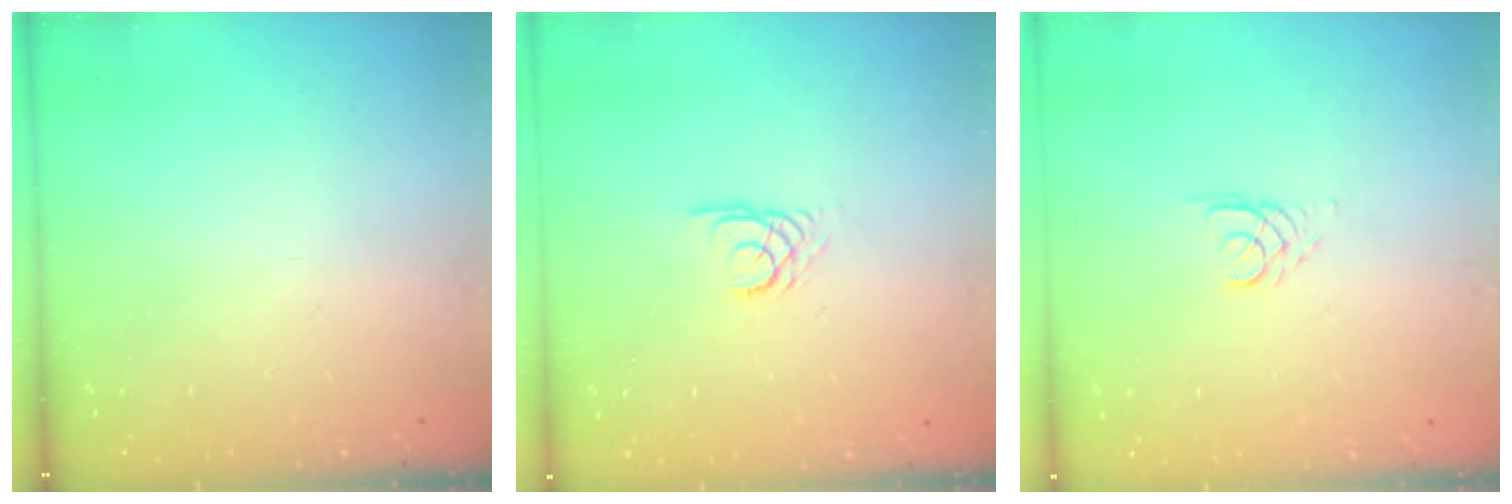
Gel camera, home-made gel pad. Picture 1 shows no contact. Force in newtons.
{"total": 2.7, "press": 2.7, "slide": 0.1}
{"total": 2.6, "press": 2.6, "slide": 0.3}